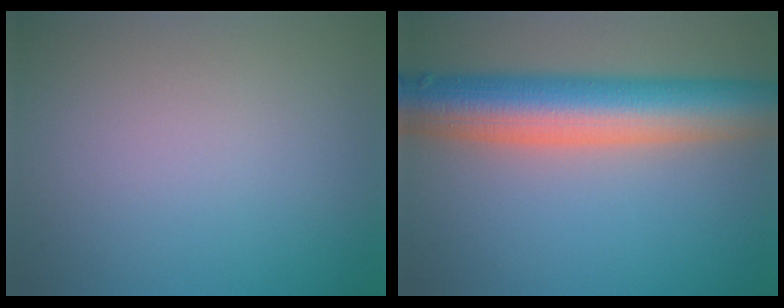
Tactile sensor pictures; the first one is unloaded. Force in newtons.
{"total": 10.1, "press": 10.1, "slide": 0.4}